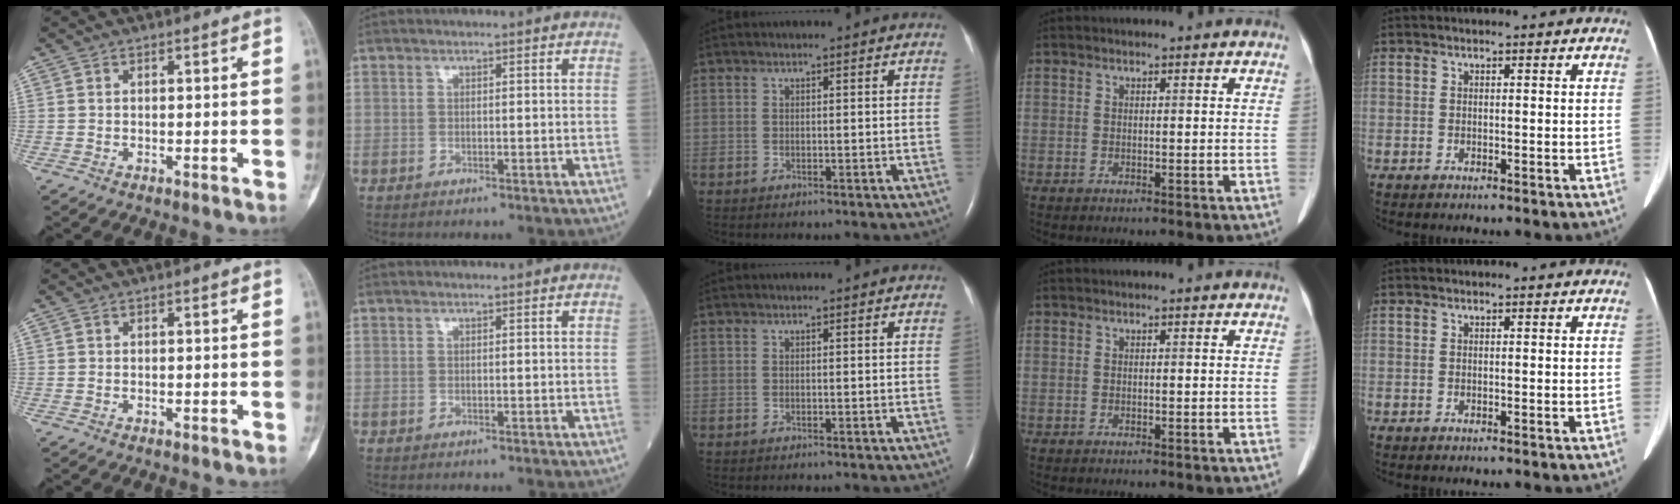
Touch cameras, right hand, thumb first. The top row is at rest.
{}